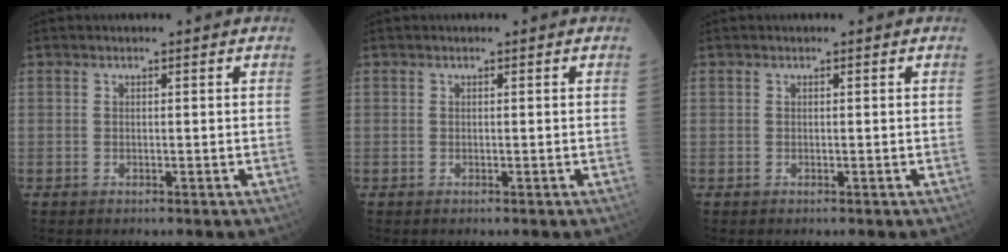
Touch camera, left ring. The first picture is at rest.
{"total": 0.0}
{"total": 0.0}